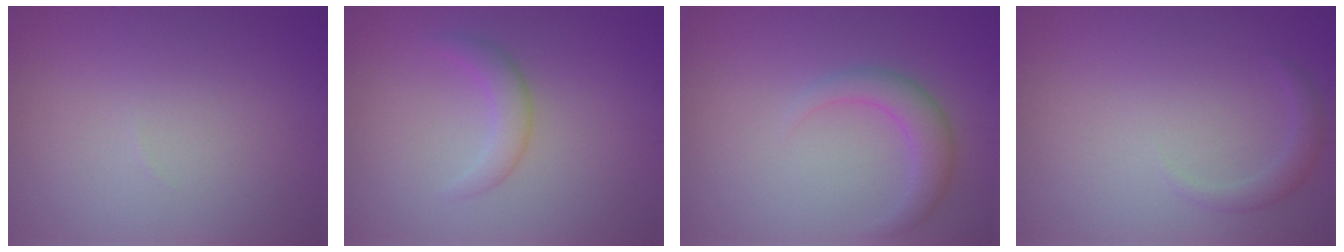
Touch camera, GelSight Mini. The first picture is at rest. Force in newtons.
{"total": 2.2, "press": 2.2, "slide": 0.1}
{"total": 2.8, "press": 2.8, "slide": 0.2}
{"total": 1.4, "press": 1.4, "slide": 0.1}